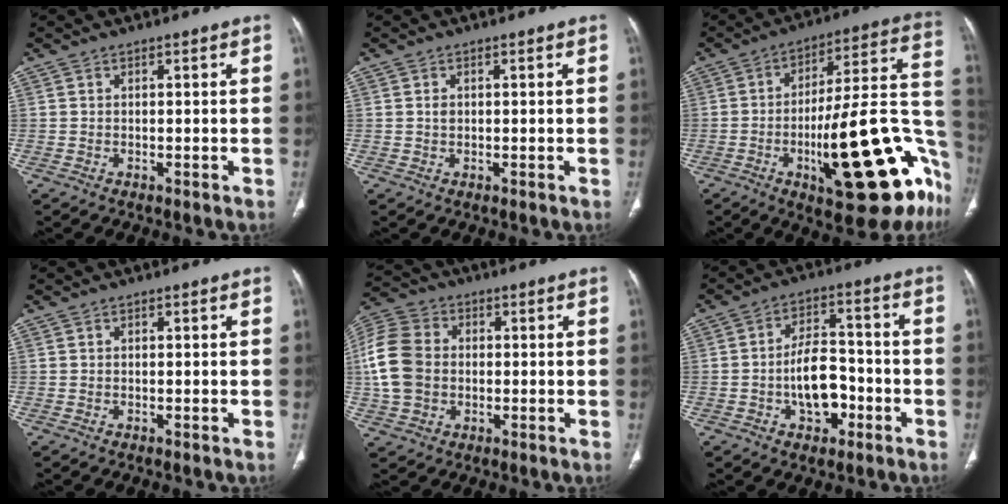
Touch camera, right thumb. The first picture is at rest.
{"total": 1.0, "force": [0.2, 0.8, 0.6], "torque": [-0.005, 0.004, 0.003]}
{"total": 30.9, "force": [-9.8, 9.3, 27.8], "torque": [-0.310, 0.038, -0.128]}
{"total": 0.0}
{"total": 12.8, "force": [0.1, 10.0, 8.0], "torque": [-0.154, 0.023, -0.003]}
{"total": 9.9, "force": [-3.0, 6.1, 7.2], "torque": [-0.090, 0.036, -0.050]}